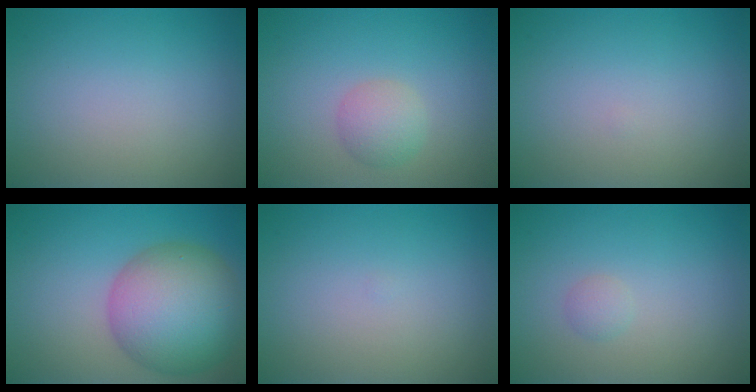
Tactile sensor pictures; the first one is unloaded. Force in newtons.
{"total": 2.3, "press": 2.3, "slide": 0.0}
{"total": 0.0}
{"total": 10.3, "press": 10.3, "slide": 0.3}
{"total": 0.0}
{"total": 0.8, "press": 0.8, "slide": 0.1}